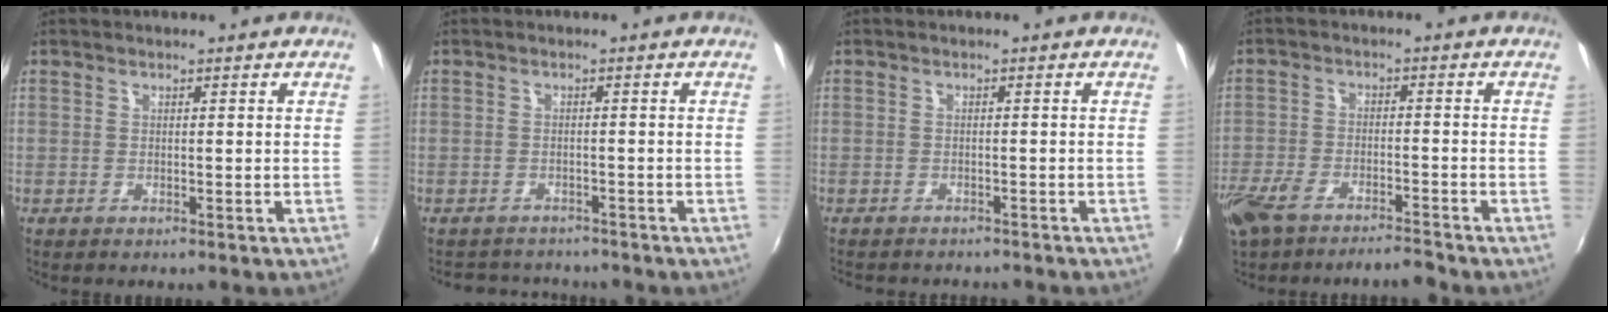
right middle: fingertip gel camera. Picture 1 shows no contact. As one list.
[{"total": 5.5, "force": [-5.1, 2.0, 0.8], "torque": [-0.026, -0.004, -0.077]}, {"total": 4.1, "force": [-3.8, 1.1, 1.3], "torque": [-0.033, -0.012, -0.055]}, {"total": 9.2, "force": [-7.6, 2.6, 4.5], "torque": [-0.112, -0.018, -0.137]}]